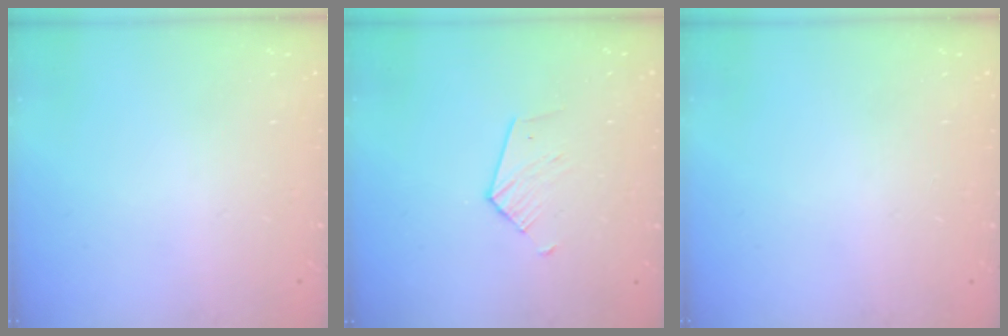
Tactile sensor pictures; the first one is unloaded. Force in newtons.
{"total": 5.2, "press": 5.2, "slide": 0.5}
{"total": 0.0}